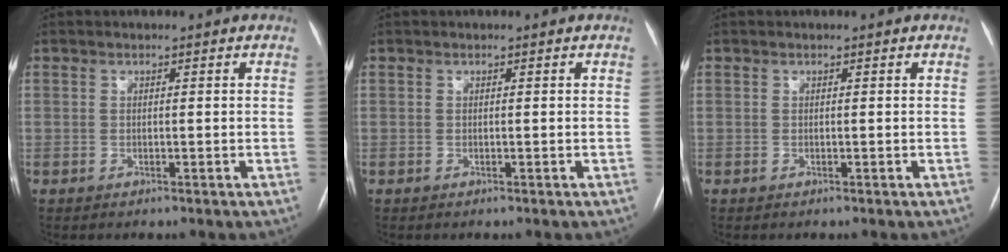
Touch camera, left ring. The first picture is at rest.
{"total": 0.0}
{"total": 0.0}